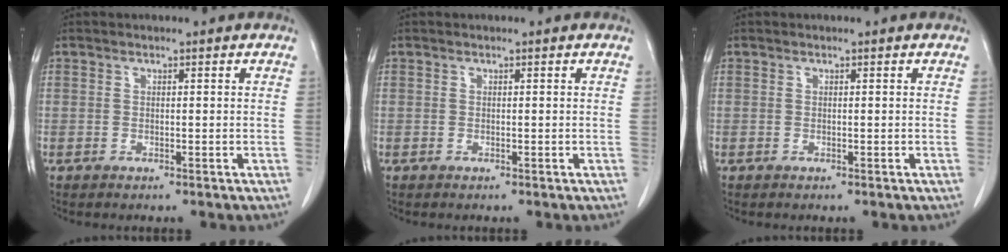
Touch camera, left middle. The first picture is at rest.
{"total": 0.0}
{"total": 0.0}